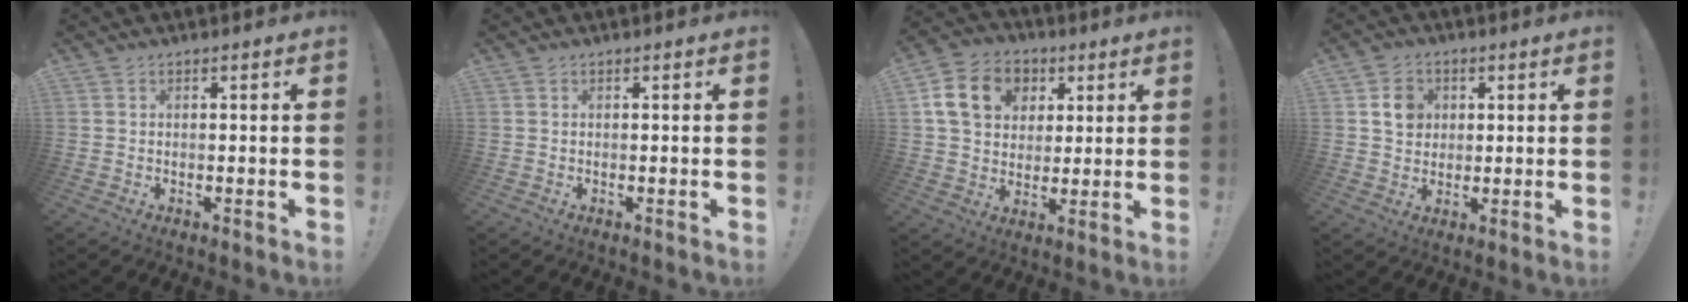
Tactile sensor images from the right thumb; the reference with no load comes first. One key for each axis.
{"total": 0.0}
{"total": 15.4, "fx": 4.9, "fy": 12.3, "fz": 7.9, "tx": -0.107, "ty": -0.009, "tz": 0.100}
{"total": 6.9, "fx": 2.0, "fy": 6.1, "fz": 2.5, "tx": -0.019, "ty": -0.006, "tz": 0.038}